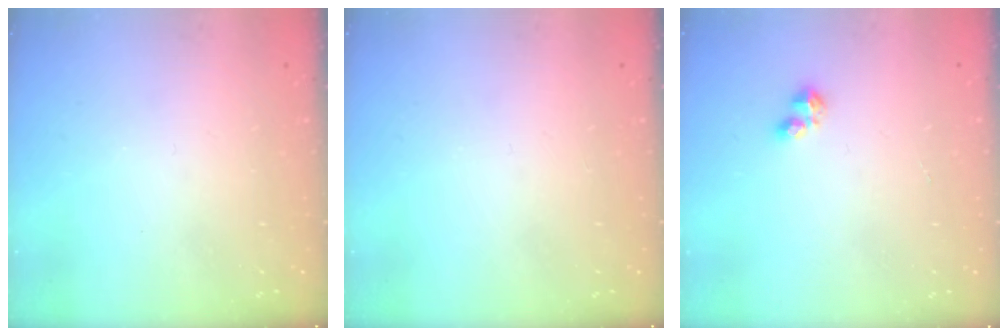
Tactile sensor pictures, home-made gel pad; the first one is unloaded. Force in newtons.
{"total": 0.0}
{"total": 3.3, "press": 3.2, "slide": 0.7}